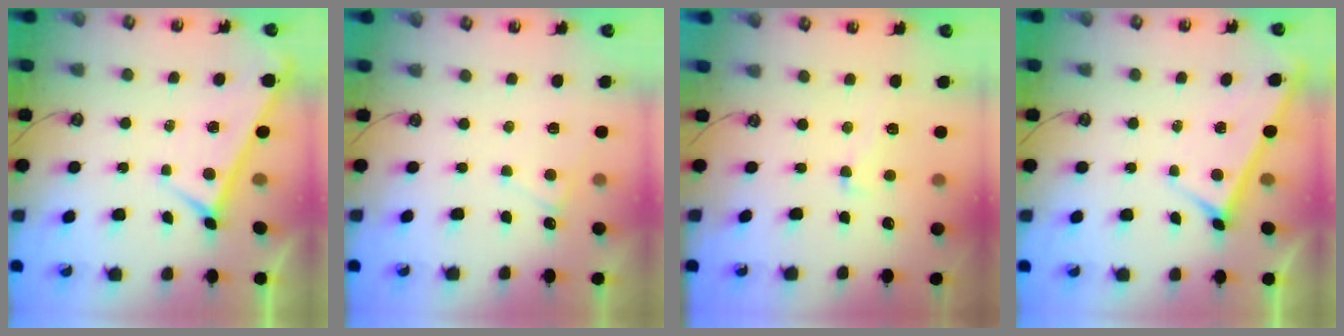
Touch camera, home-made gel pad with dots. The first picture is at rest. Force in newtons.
{"total": 3.9, "press": 3.9, "slide": 0.4}
{"total": 1.3, "press": 0.3, "slide": 1.3}
{"total": 2.9, "press": 2.9, "slide": 0.2}